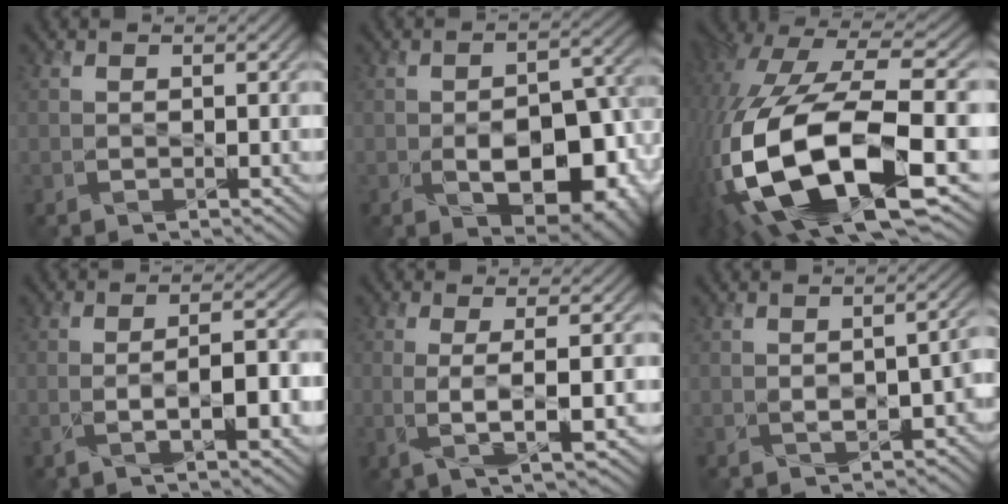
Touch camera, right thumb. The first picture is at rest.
{"total": 11.4, "force": [-3.4, 6.2, 9.0], "torque": [-0.128, -0.016, -0.043]}
{"total": 19.8, "force": [-5.8, 8.7, 16.8], "torque": [-0.377, -0.052, -0.080]}
{"total": 5.3, "force": [-1.8, 1.1, 4.8], "torque": [-0.079, 0.007, -0.031]}
{"total": 3.9, "force": [-0.2, 0.5, 3.9], "torque": [-0.074, 0.003, -0.003]}
{"total": 5.1, "force": [-1.6, 2.8, 3.9], "torque": [-0.048, -0.007, -0.018]}